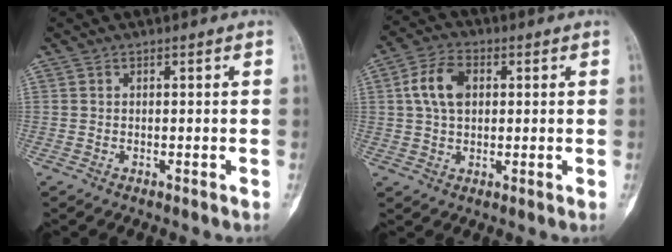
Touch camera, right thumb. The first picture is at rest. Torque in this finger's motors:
{"motor_torque": [1.03, 0.85, 0.83, 0.17, 0.01]}